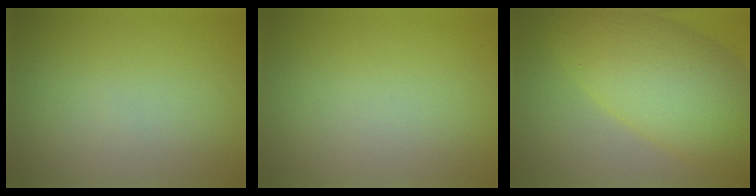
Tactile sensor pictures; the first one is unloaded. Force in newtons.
{"total": 0.0}
{"total": 10.3, "press": 10.3, "slide": 0.2}